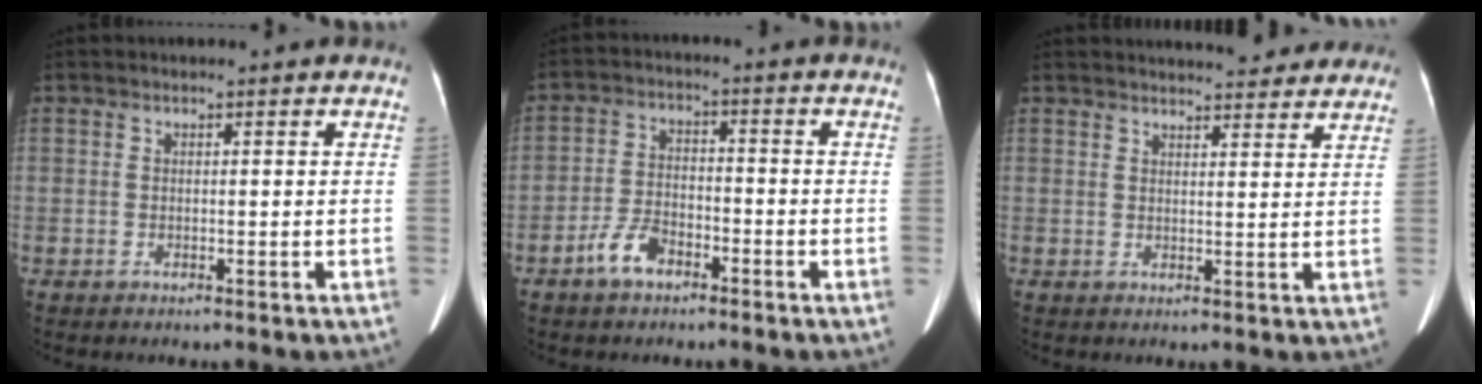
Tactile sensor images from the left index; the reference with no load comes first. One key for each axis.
{"total": 5.4, "fx": -3.6, "fy": 2.6, "fz": 3.1, "tx": -0.072, "ty": 0.006, "tz": -0.067}
{"total": 12.3, "fx": 11.3, "fy": 2.7, "fz": 3.9, "tx": -0.031, "ty": 0.010, "tz": 0.124}